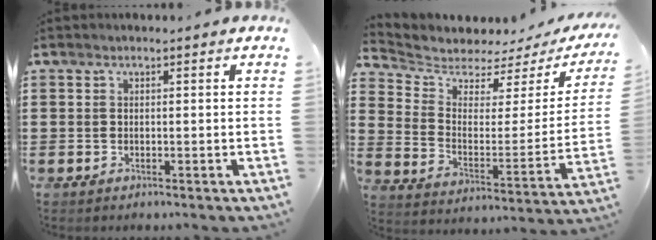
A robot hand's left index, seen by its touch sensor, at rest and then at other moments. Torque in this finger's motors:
{"motor_torque": [0.87, -1.26, 0.06, -0.02]}